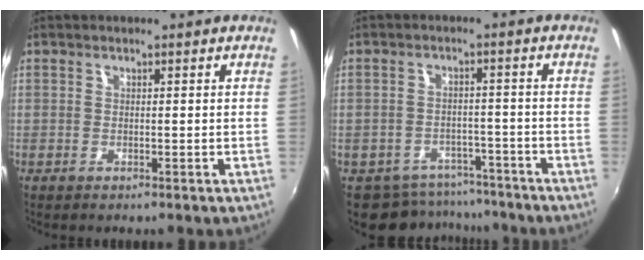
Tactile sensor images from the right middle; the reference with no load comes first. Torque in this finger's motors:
{"motor_torque": [0.42, -0.53, 0.00, -0.02]}